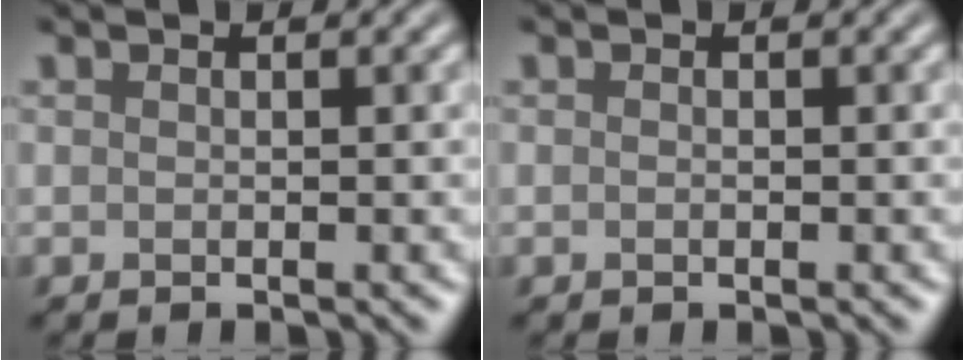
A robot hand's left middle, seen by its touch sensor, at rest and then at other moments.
{"total": 0.0}